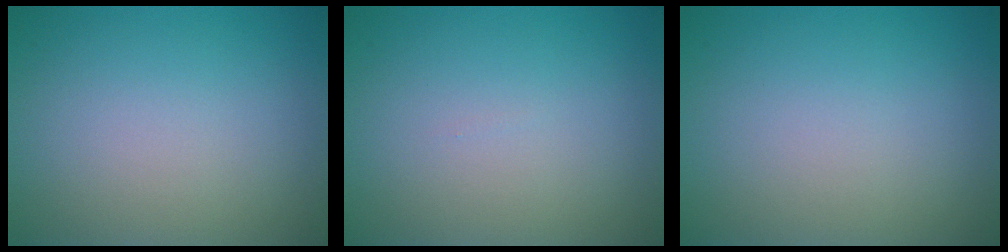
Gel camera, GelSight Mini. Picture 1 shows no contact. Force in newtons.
{"total": 0.0}
{"total": 0.0}